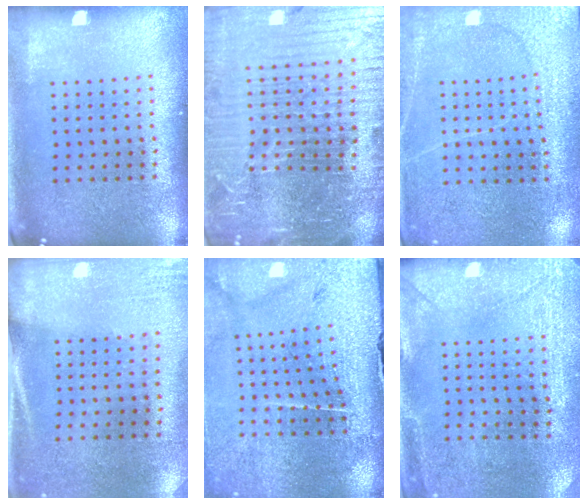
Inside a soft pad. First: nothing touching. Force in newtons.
{"total": 6.7, "press": 5.8, "slide": 3.3}
{"total": 2.8, "press": 2.7, "slide": 0.7}
{"total": 2.6, "press": 2.3, "slide": 1.3}
{"total": 3.4, "press": 3.3, "slide": 0.7}
{"total": 3.0, "press": 2.7, "slide": 1.3}